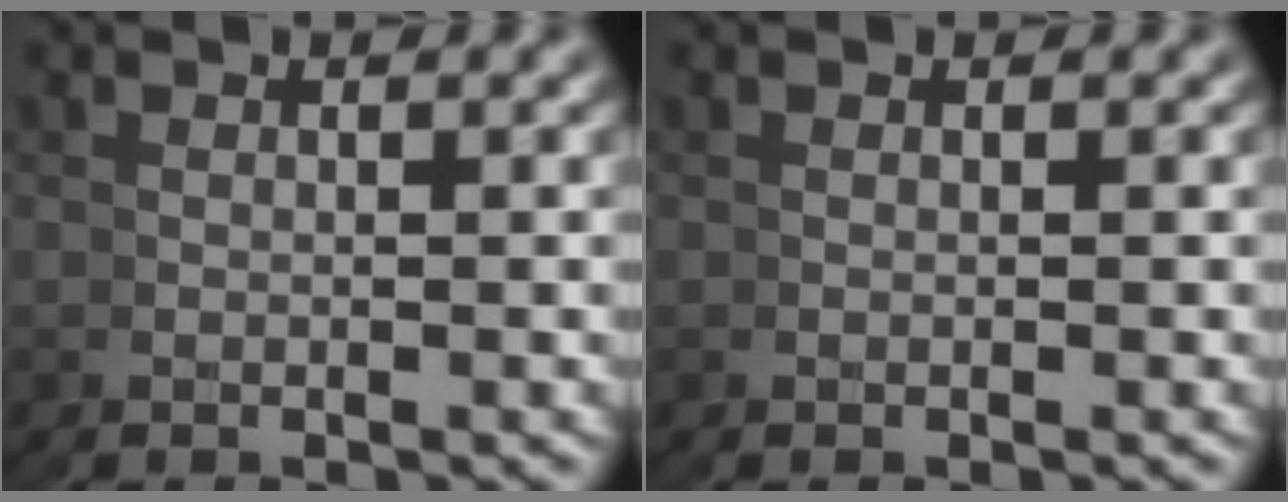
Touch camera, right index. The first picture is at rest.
{"total": 0.0}